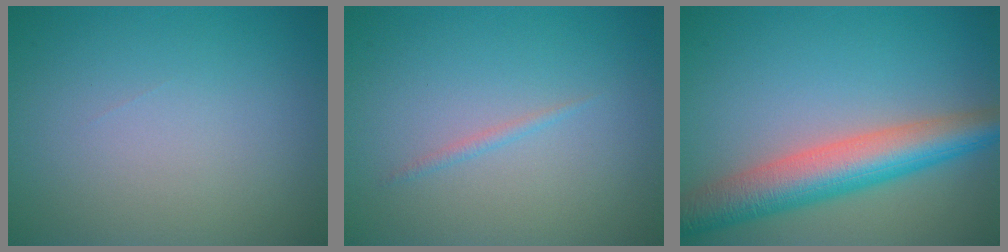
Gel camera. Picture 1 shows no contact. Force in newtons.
{"total": 0.6, "press": 0.6, "slide": 0.1}
{"total": 7.2, "press": 7.2, "slide": 0.3}